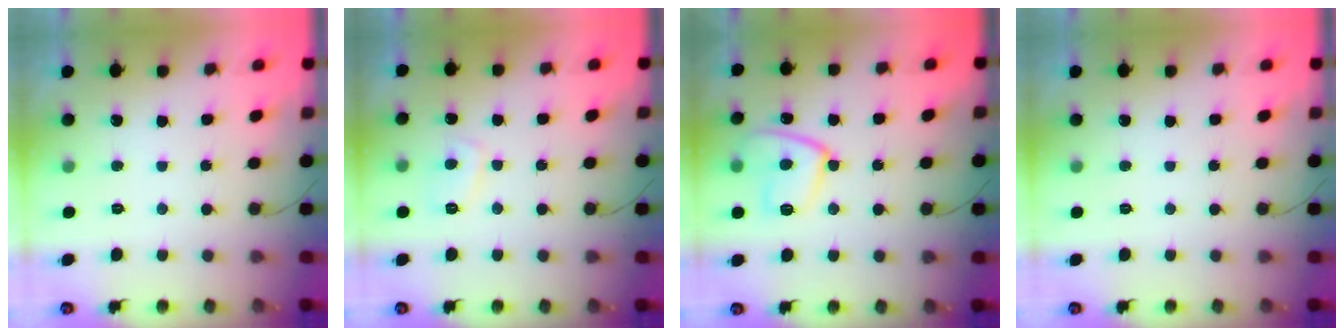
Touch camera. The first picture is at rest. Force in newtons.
{"total": 4.1, "press": 4.0, "slide": 0.8}
{"total": 12.0, "press": 11.9, "slide": 1.2}
{"total": 0.0}